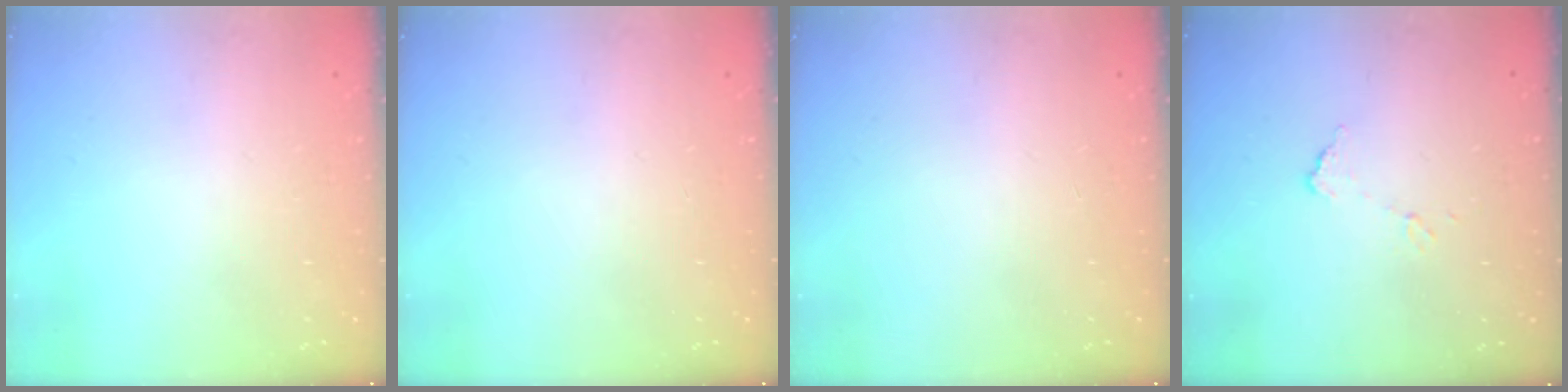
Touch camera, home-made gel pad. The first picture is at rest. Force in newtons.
{"total": 0.0}
{"total": 0.0}
{"total": 4.8, "press": 4.8, "slide": 0.2}